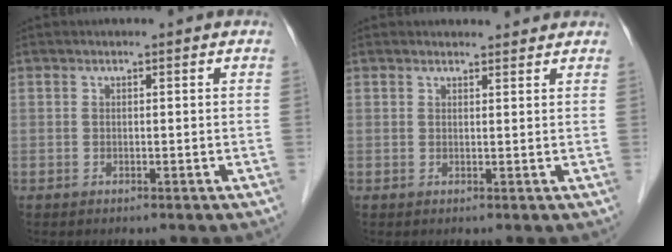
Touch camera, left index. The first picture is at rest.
{"total": 3.4, "force": [3.3, 0.9, 0.4], "torque": [-0.007, 0.010, 0.038]}